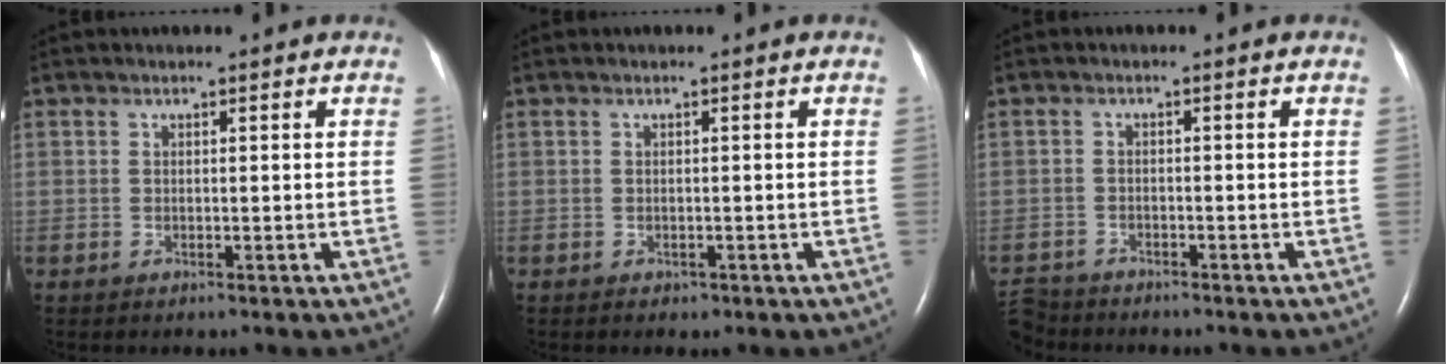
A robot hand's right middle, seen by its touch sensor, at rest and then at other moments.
{"total": 0.6, "force": [-0.3, 0.5, 0.2], "torque": [-0.004, 0.001, -0.001]}
{"total": 5.0, "force": [-4.7, 1.7, 0.0], "torque": [-0.005, -0.011, -0.090]}